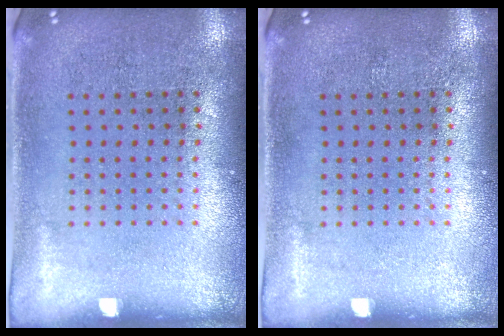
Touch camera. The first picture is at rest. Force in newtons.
{"total": 0.0}